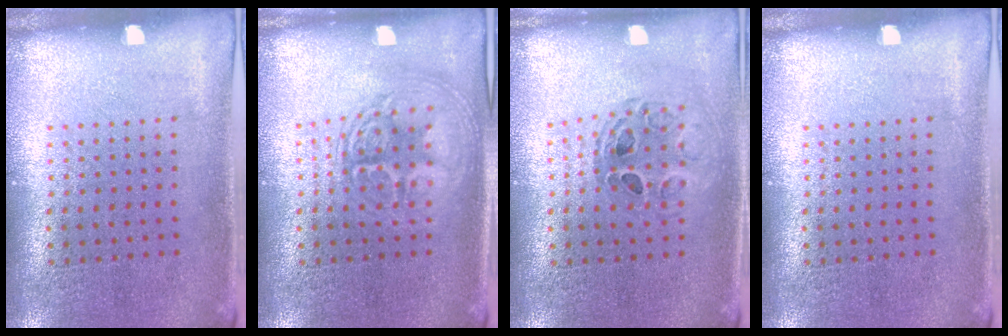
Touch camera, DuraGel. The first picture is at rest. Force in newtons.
{"total": 2.8, "press": 2.7, "slide": 0.3}
{"total": 0.8, "press": 0.8, "slide": 0.1}
{"total": 0.0}